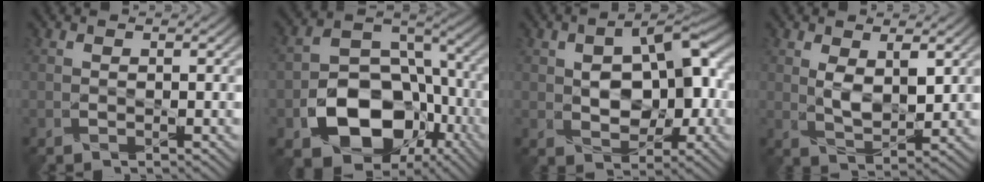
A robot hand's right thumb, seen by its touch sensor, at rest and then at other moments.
{"total": 15.3, "force": [-6.2, 11.0, 8.7], "torque": [-0.154, -0.041, -0.103]}
{"total": 9.1, "force": [0.1, 5.6, 7.2], "torque": [-0.110, 0.007, 0.002]}
{"total": 4.6, "force": [1.4, 2.3, 3.7], "torque": [-0.080, -0.008, 0.032]}